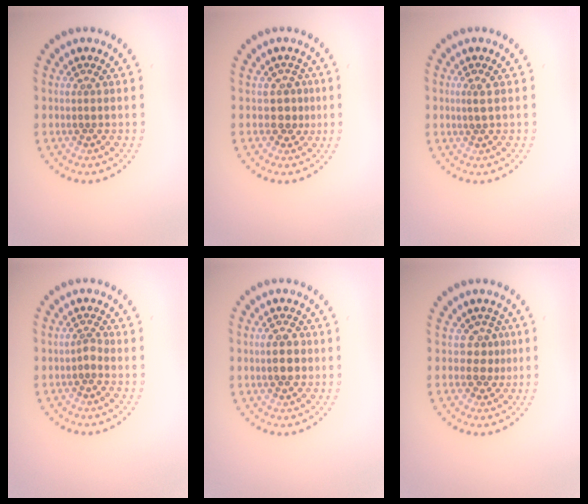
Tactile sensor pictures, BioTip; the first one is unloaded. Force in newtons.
{"total": 2.0, "press": 1.4, "slide": 1.3}
{"total": 0.9, "press": 0.8, "slide": 0.4}
{"total": 0.9, "press": 0.5, "slide": 0.8}
{"total": 2.6, "press": 2.6, "slide": 0.1}
{"total": 2.0, "press": 1.4, "slide": 1.5}